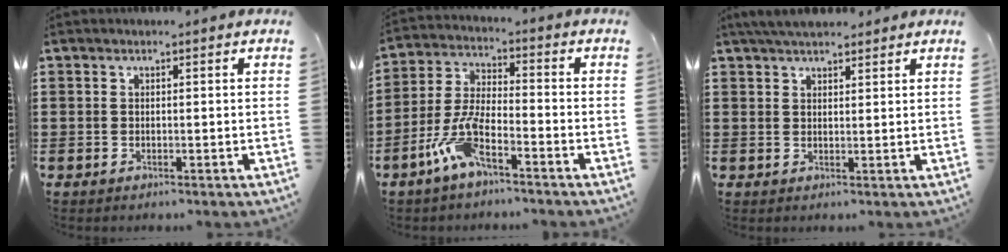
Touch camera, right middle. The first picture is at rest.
{"total": 7.9, "force": [-5.0, 1.9, 5.8], "torque": [-0.144, -0.010, -0.099]}
{"total": 3.6, "force": [3.4, 0.9, 1.1], "torque": [-0.032, -0.003, 0.065]}